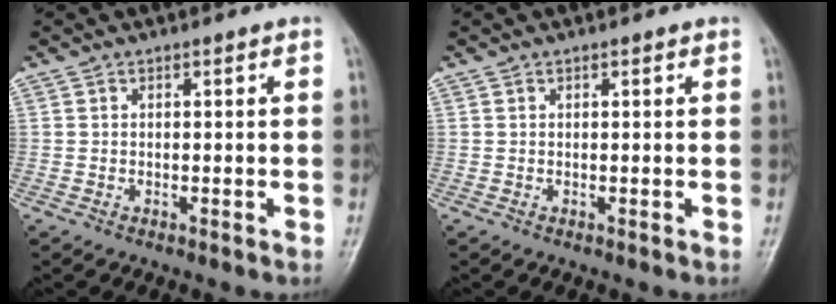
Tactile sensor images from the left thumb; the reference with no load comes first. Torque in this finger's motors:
{"motor_torque": [0.36, 0.06, -0.15, -0.05, 0.00]}